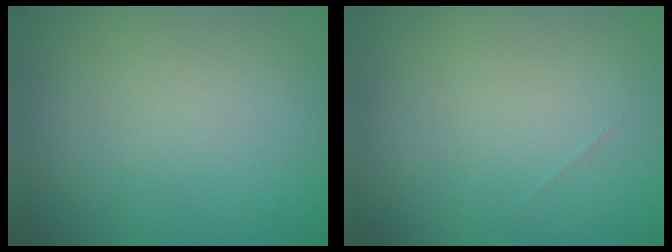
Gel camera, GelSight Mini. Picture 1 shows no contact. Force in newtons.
{"total": 0.0}